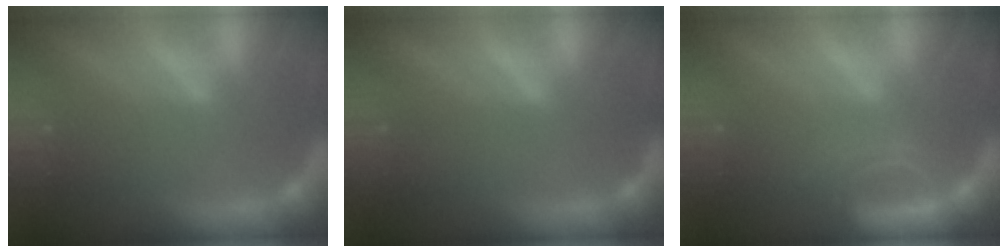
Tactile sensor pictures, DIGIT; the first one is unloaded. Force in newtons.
{"total": 0.0}
{"total": 4.0}